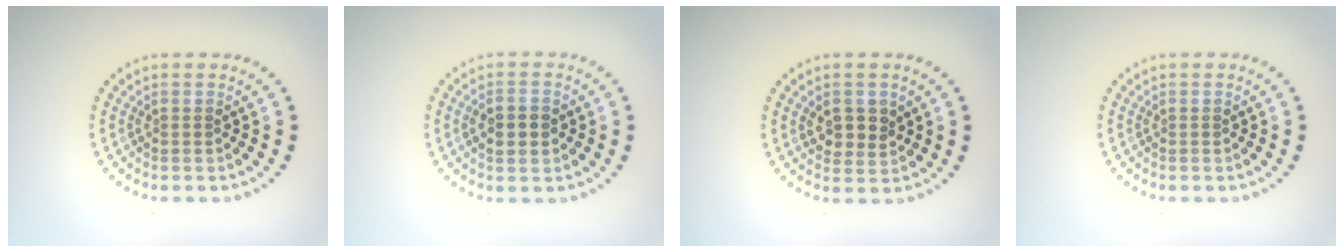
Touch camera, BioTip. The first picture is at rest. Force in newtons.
{"total": 2.2, "press": 2.2, "slide": 0.1}
{"total": 2.6, "press": 2.4, "slide": 1.0}
{"total": 0.0}